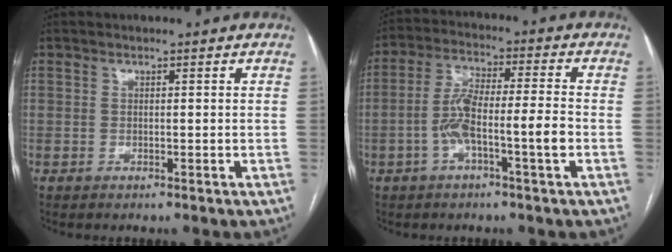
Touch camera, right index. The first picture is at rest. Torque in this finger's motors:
{"motor_torque": [1.49, -0.37, 0.71, 0.19]}